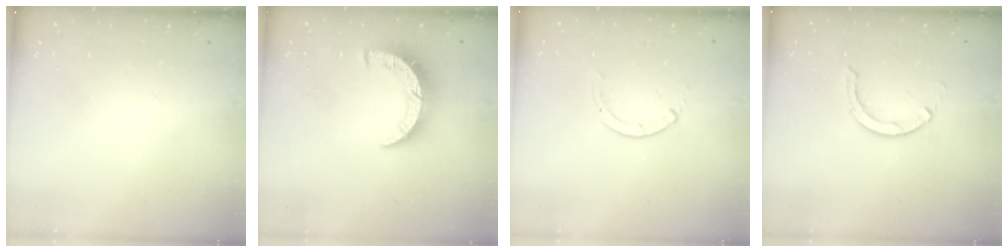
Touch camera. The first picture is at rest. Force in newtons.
{"total": 8.0, "press": 8.0, "slide": 0.3}
{"total": 0.0}
{"total": 2.9, "press": 2.9, "slide": 0.4}